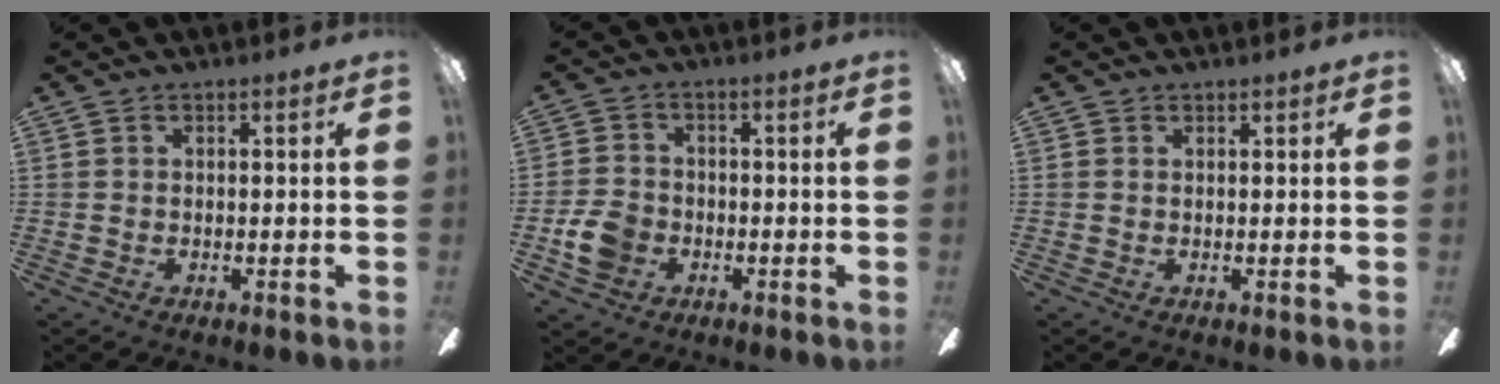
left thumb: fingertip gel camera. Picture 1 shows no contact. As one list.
[{"total": 6.9, "force": [-2.2, 5.5, 3.6], "torque": [-0.077, 0.011, -0.042]}, {"total": 0.6, "force": [0.5, 0.3, -0.1], "torque": [0.002, 0.001, 0.010]}]